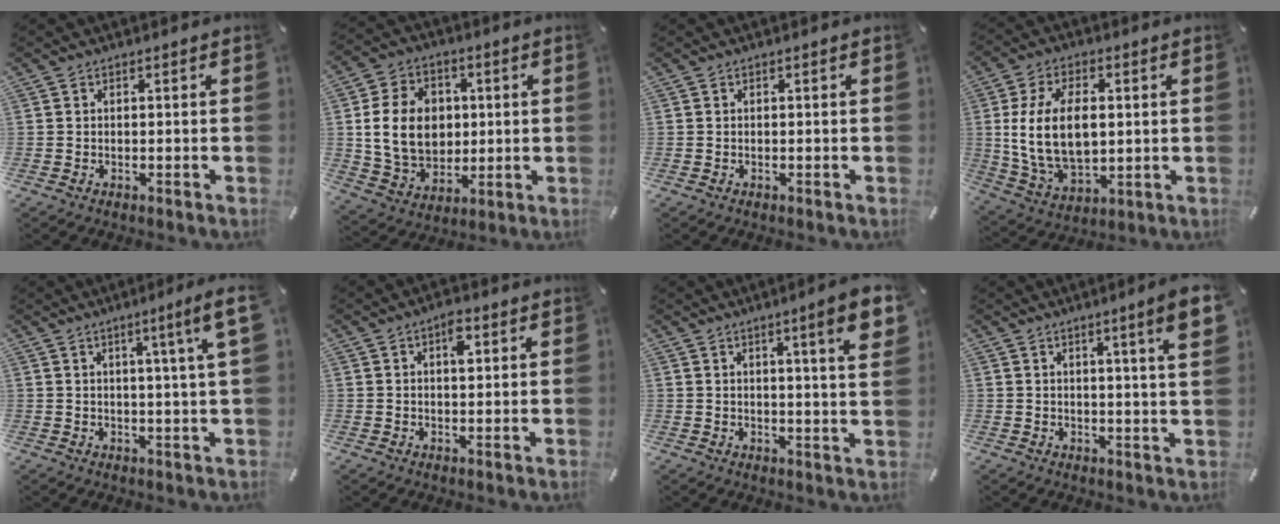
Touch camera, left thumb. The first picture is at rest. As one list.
[{"total": 14.4, "force": [1.3, 11.7, 8.3], "torque": [-0.173, 0.012, 0.024]}, {"total": 0.0}, {"total": 15.6, "force": [1.8, 10.0, 11.9], "torque": [-0.263, 0.002, 0.033]}, {"total": 8.0, "force": [3.4, -0.5, 7.2], "torque": [-0.117, -0.012, 0.051]}, {"total": 5.4, "force": [1.8, 2.9, 4.2], "torque": [-0.049, -0.007, 0.021]}, {"total": 9.5, "force": [4.4, 0.7, 8.4], "torque": [-0.123, -0.021, 0.063]}, {"total": 7.7, "force": [3.4, 0.0, 6.9], "torque": [-0.109, -0.012, 0.050]}]